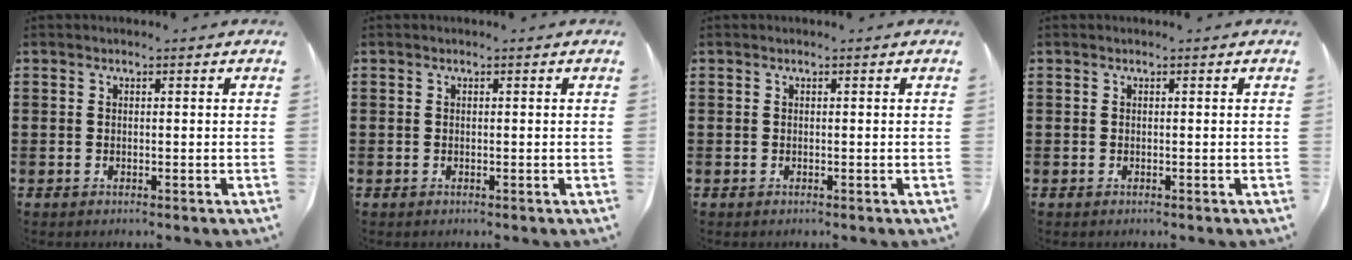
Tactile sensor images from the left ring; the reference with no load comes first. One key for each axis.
{"total": 0.0}
{"total": 0.0}
{"total": 0.0}